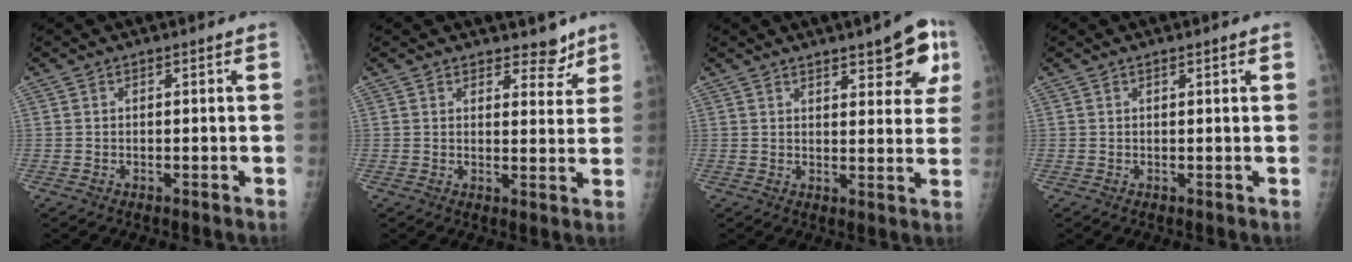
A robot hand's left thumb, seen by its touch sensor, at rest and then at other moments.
{"total": 4.5, "force": [3.7, 2.2, 1.3], "torque": [0.010, -0.027, 0.049]}
{"total": 10.4, "force": [5.3, 3.5, 8.2], "torque": [-0.072, -0.020, 0.063]}
{"total": 0.8, "force": [0.5, 0.1, 0.6], "torque": [-0.007, 0.000, 0.008]}